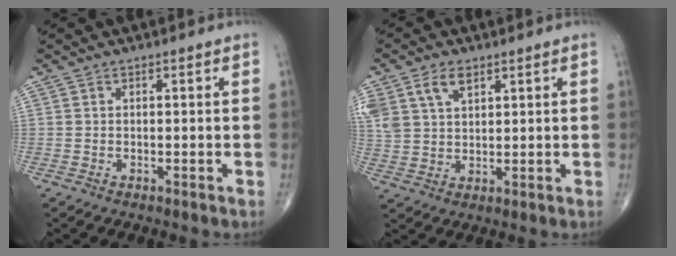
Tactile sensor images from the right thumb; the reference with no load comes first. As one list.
[{"total": 9.5, "force": [4.8, 5.9, 5.7], "torque": [-0.121, -0.006, 0.098]}]